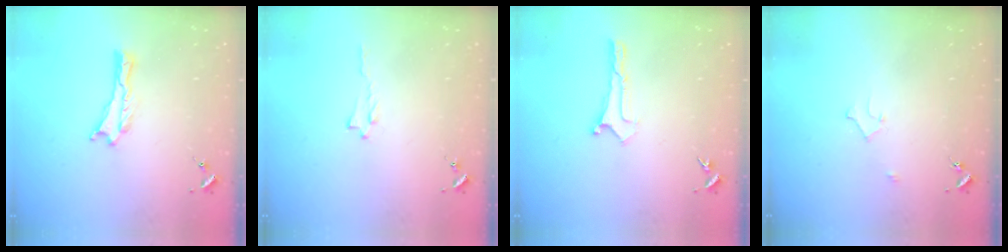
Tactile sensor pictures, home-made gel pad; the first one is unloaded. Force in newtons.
{"total": 0.6, "press": 0.6, "slide": 0.1}
{"total": 0.0}
{"total": 2.2, "press": 2.2, "slide": 0.2}